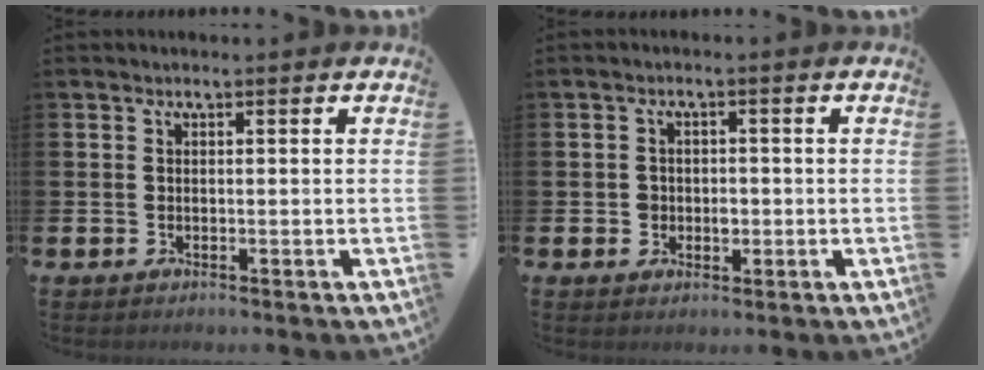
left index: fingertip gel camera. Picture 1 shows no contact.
{"total": 2.0, "force": [-0.3, 1.9, 0.7], "torque": [-0.006, 0.004, -0.013]}